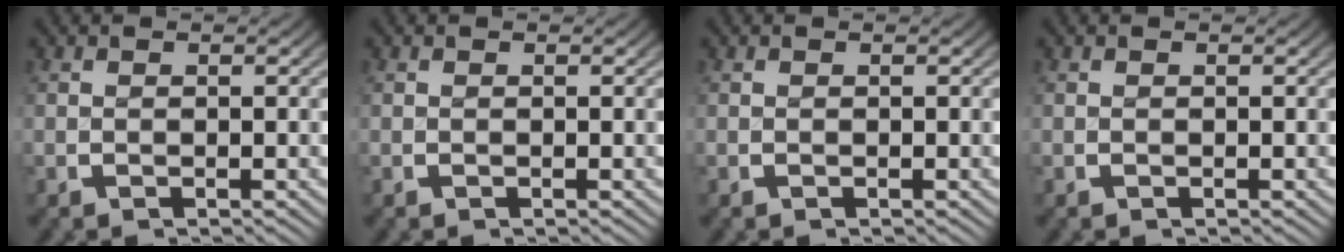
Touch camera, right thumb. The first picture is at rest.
{"total": 0.0}
{"total": 0.0}
{"total": 0.0}